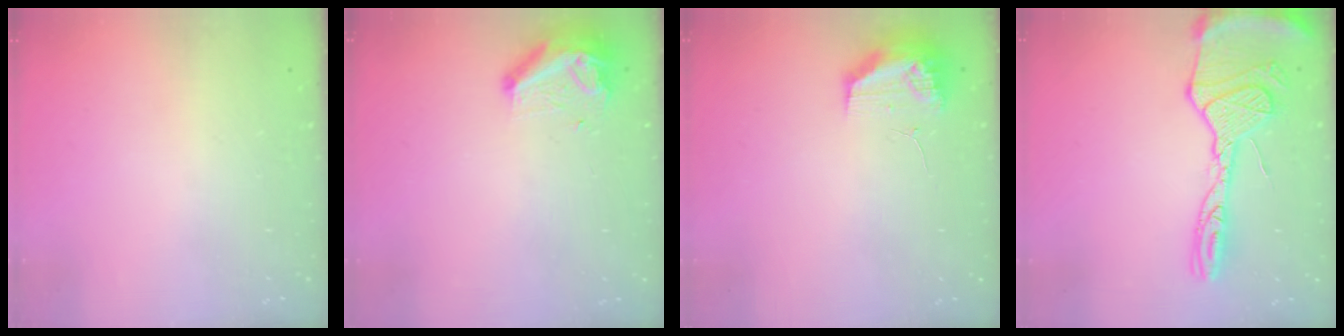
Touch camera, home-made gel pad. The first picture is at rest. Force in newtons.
{"total": 9.3, "press": 9.2, "slide": 1.6}
{"total": 9.7, "press": 9.7, "slide": 0.9}
{"total": 17.8, "press": 17.7, "slide": 1.7}